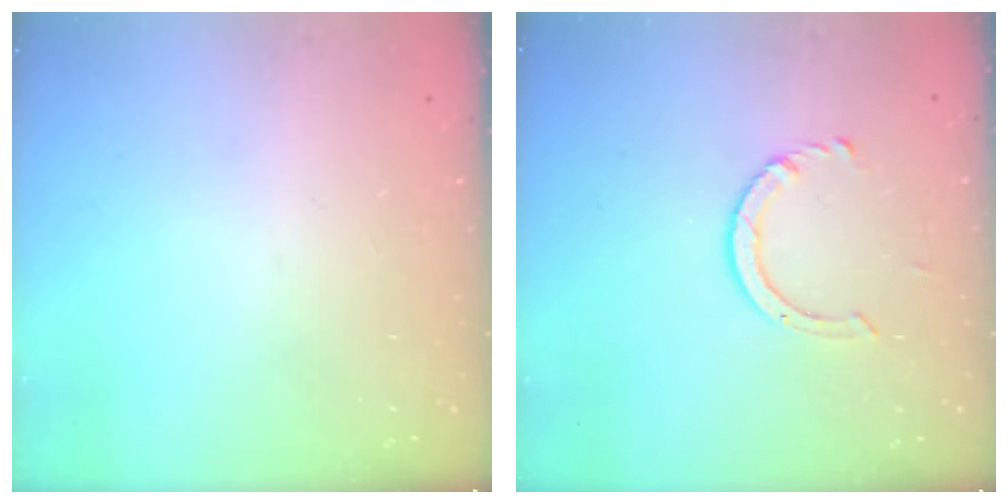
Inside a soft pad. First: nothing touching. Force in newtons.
{"total": 4.2, "press": 4.2, "slide": 0.3}